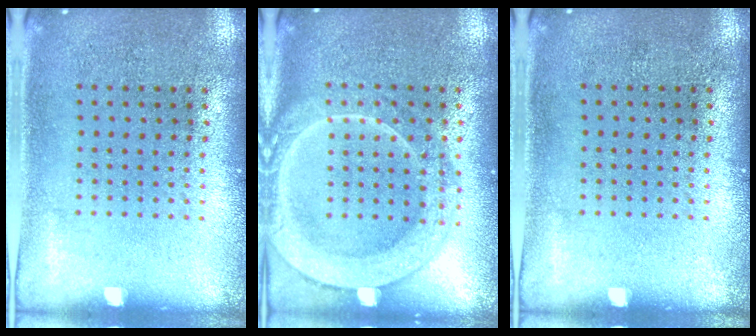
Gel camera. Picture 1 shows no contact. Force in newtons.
{"total": 2.0, "press": 2.0, "slide": 0.3}
{"total": 0.0}